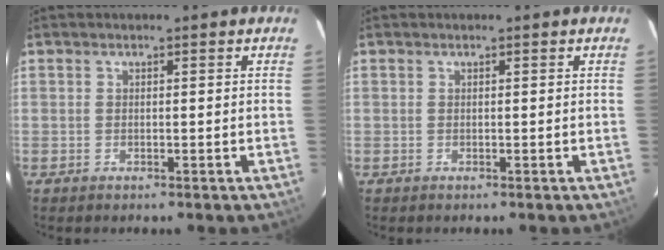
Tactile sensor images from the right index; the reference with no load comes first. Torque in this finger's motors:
{"motor_torque": [0.14, 0.09, 0.05, 0.01]}